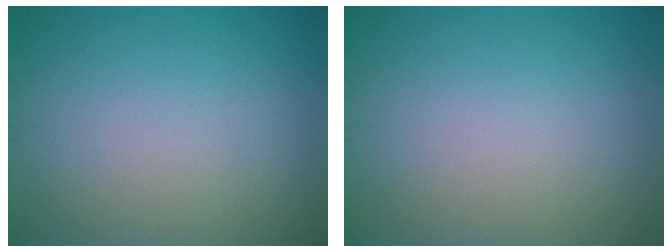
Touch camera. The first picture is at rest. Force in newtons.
{"total": 0.0}